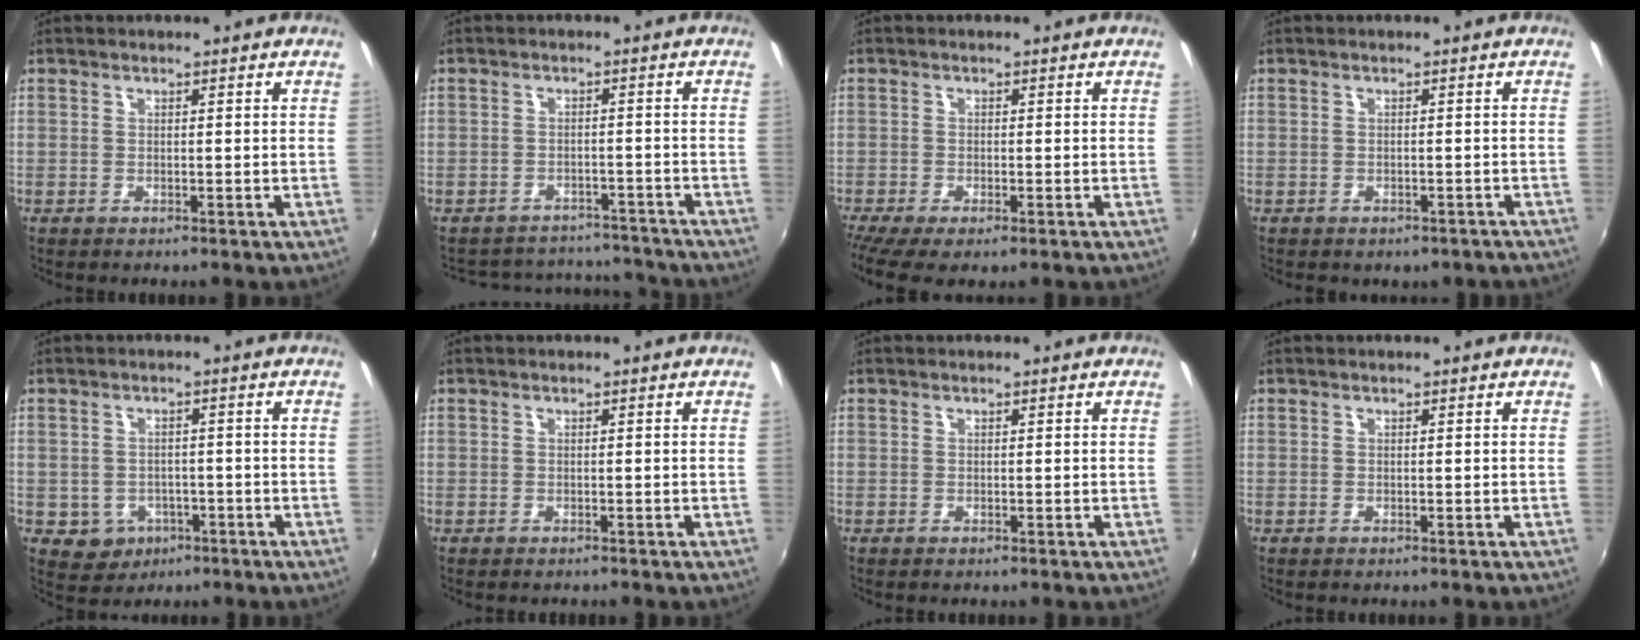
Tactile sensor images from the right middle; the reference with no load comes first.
{"total": 11.6, "force": [-10.0, 5.4, 2.0], "torque": [-0.054, 0.043, -0.124]}
{"total": 4.5, "force": [-3.0, 1.0, 3.2], "torque": [-0.072, -0.024, -0.049]}
{"total": 3.6, "force": [-2.7, 2.0, 1.3], "torque": [-0.026, -0.010, -0.027]}
{"total": 5.6, "force": [-2.2, 4.9, 1.4], "torque": [-0.042, 0.002, -0.020]}
{"total": 0.5, "force": [-0.4, 0.3, 0.0], "torque": [-0.001, -0.003, -0.008]}
{"total": 0.0}
{"total": 0.0}